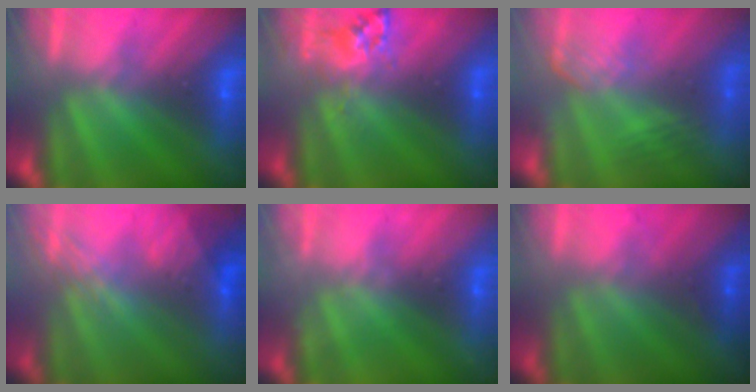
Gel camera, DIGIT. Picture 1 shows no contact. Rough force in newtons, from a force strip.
{"total": 2.5}
{"total": 2.7}
{"total": 2.9}
{"total": 2.3}
{"total": 1.1}